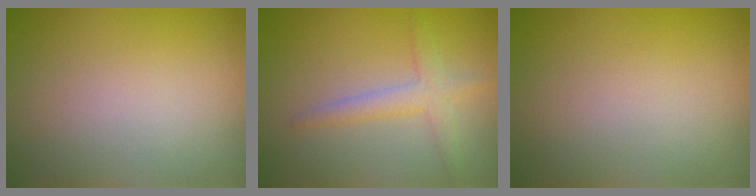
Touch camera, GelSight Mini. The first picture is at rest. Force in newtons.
{"total": 2.5, "press": 2.5, "slide": 0.1}
{"total": 0.0}